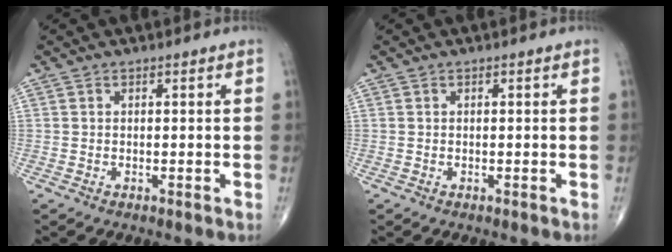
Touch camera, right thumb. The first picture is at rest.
{"total": 0.0}